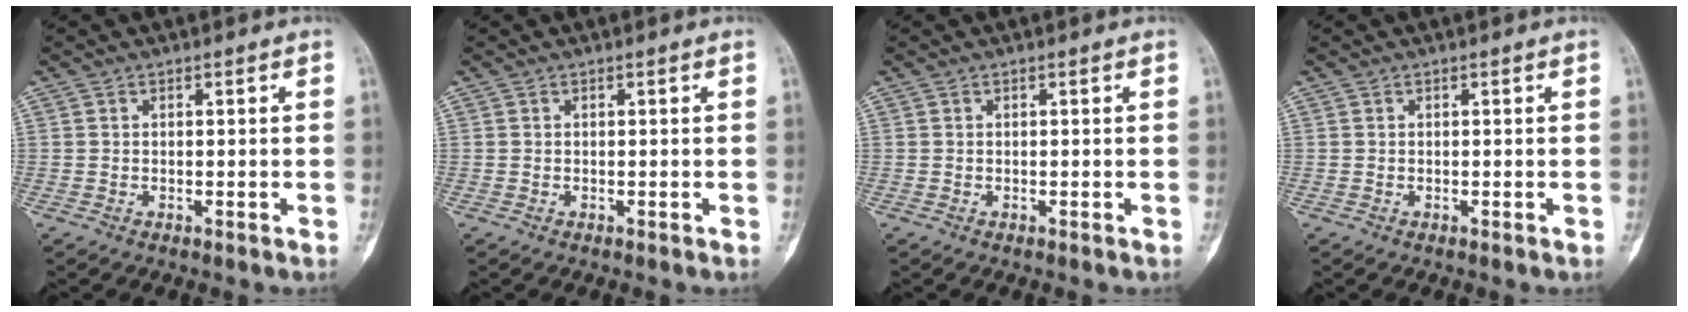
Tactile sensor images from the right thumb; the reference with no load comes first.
{"total": 0.0}
{"total": 0.0}
{"total": 0.0}